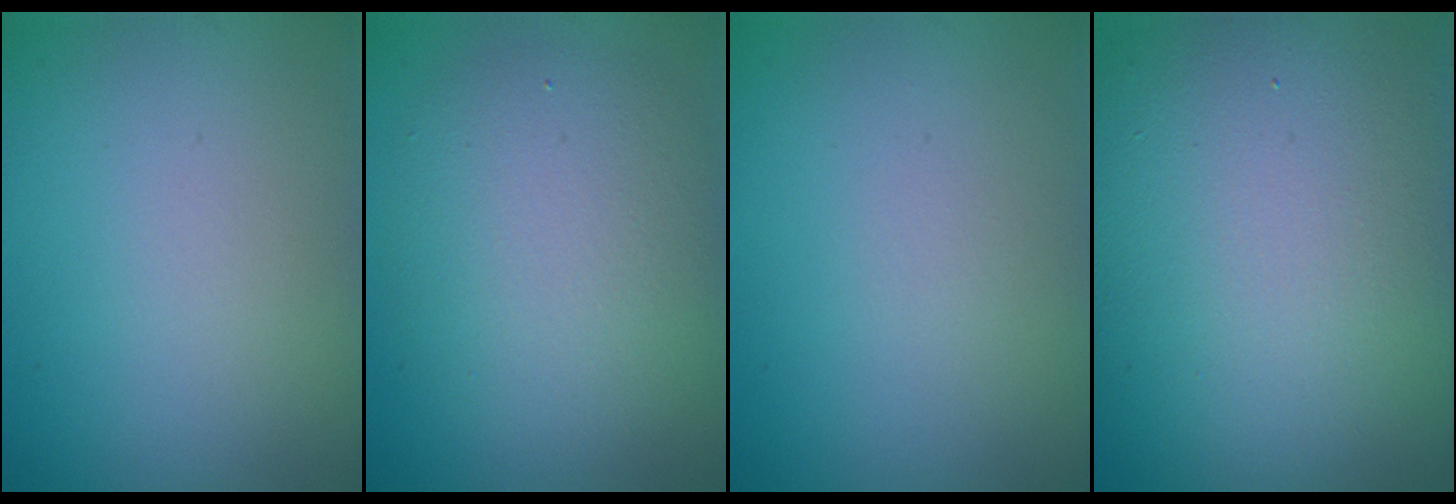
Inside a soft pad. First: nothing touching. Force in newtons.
{"total": 6.0, "press": 6.0, "slide": 0.3}
{"total": 0.0}
{"total": 16.1, "press": 16.1, "slide": 0.6}